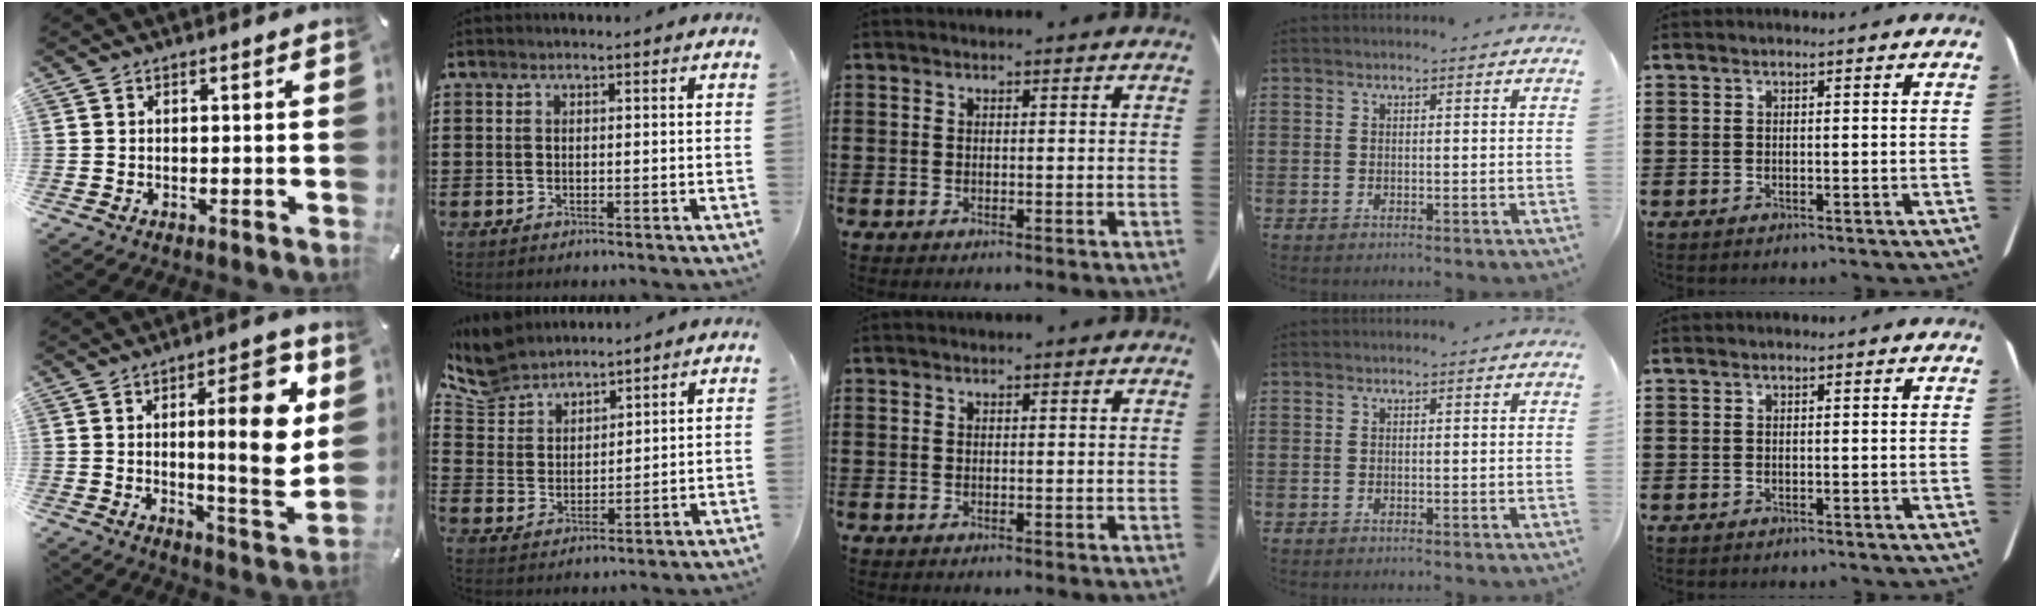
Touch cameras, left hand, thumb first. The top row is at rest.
{"thumb": {"total": 16.2, "force": [3.6, 4.2, 15.2], "torque": [-0.202, -0.016, 0.045]}, "index": {"total": 6.8, "force": [6.3, 2.3, 1.1], "torque": [-0.054, -0.019, 0.119]}}